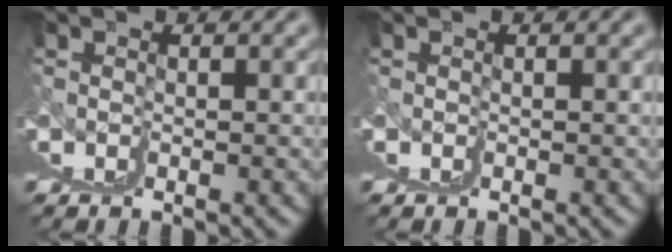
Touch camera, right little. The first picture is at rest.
{"total": 0.0}